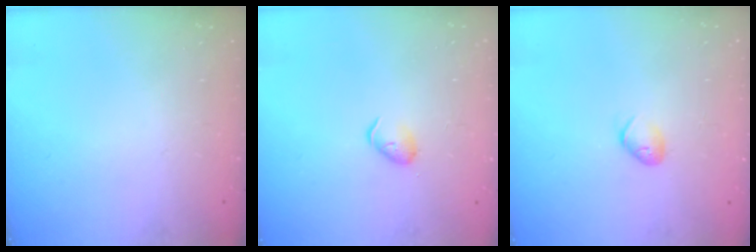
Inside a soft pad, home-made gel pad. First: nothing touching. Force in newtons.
{"total": 3.7, "press": 3.6, "slide": 0.7}
{"total": 6.3, "press": 6.2, "slide": 1.2}